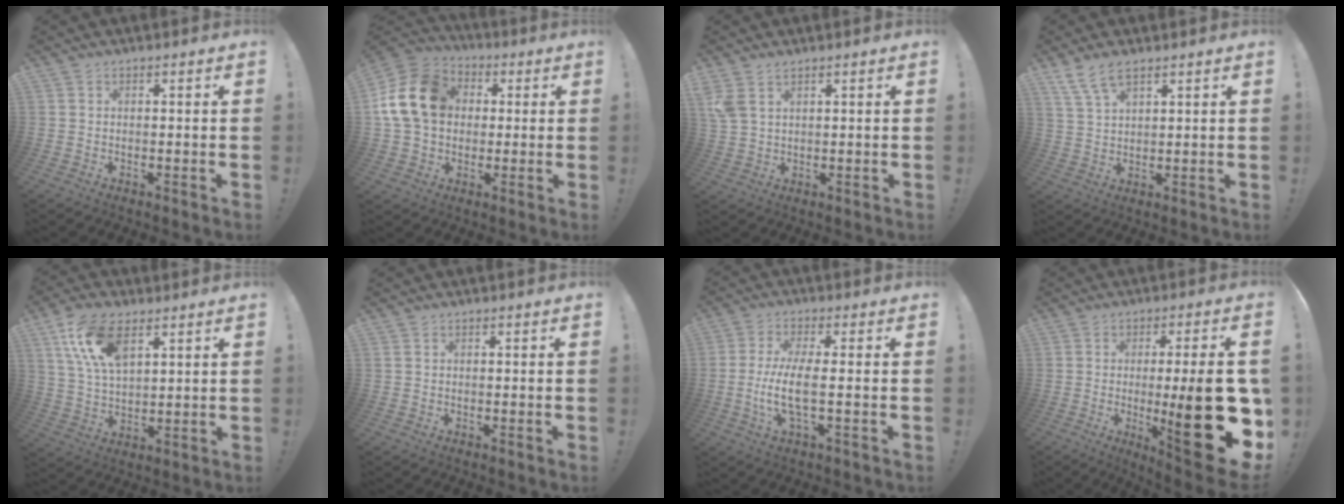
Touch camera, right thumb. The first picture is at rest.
{"total": 18.0, "force": [3.0, 14.1, 10.7], "torque": [-0.192, 0.011, 0.062]}
{"total": 4.6, "force": [2.8, 2.3, 2.9], "torque": [-0.058, -0.008, 0.057]}
{"total": 6.9, "force": [4.7, 2.8, 4.2], "torque": [-0.087, -0.013, 0.093]}
{"total": 13.4, "force": [7.0, 6.6, 9.3], "torque": [-0.187, -0.017, 0.131]}
{"total": 0.0}
{"total": 9.6, "force": [-1.5, 2.1, 9.2], "torque": [-0.192, -0.007, -0.028]}
{"total": 25.7, "force": [-3.5, 6.4, 24.7], "torque": [-0.338, -0.010, -0.040]}